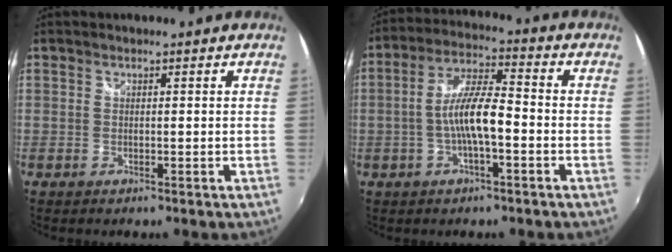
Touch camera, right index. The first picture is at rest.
{"total": 8.8, "force": [-2.4, 1.9, 8.3], "torque": [-0.169, 0.010, -0.043]}